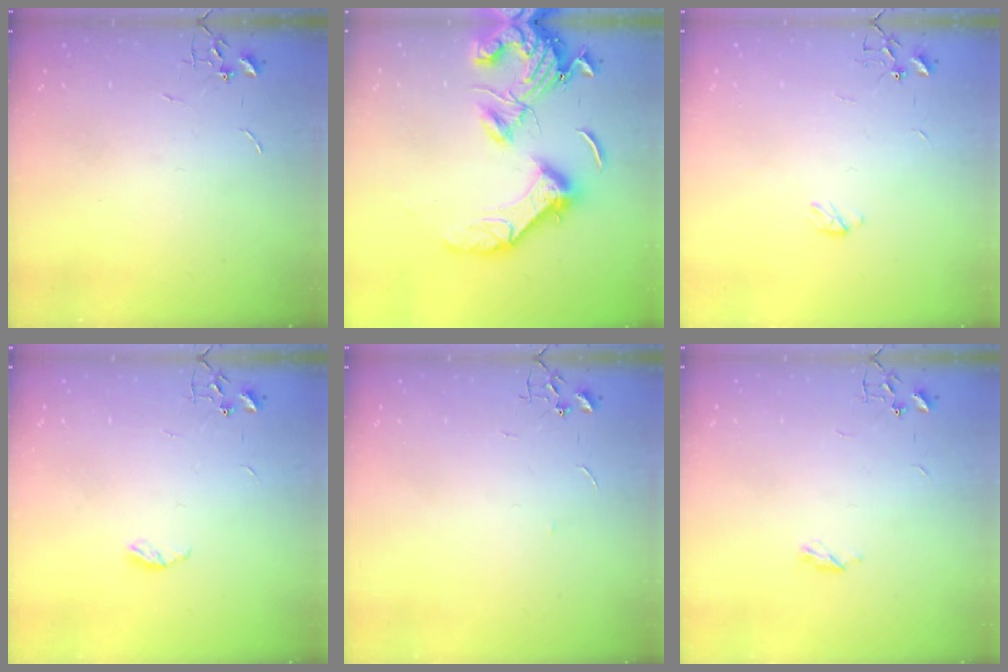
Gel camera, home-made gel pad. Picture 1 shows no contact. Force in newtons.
{"total": 20.0, "press": 19.9, "slide": 2.7}
{"total": 2.9, "press": 2.9, "slide": 0.4}
{"total": 4.4, "press": 4.3, "slide": 0.6}
{"total": 2.6, "press": 2.5, "slide": 0.4}
{"total": 3.5, "press": 3.4, "slide": 0.6}